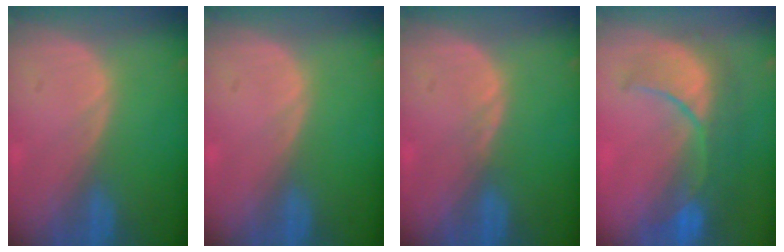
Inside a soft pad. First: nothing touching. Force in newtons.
{"total": 0.0}
{"total": 0.7, "press": 0.7, "slide": 0.2}
{"total": 10.1, "press": 8.9, "slide": 4.7}